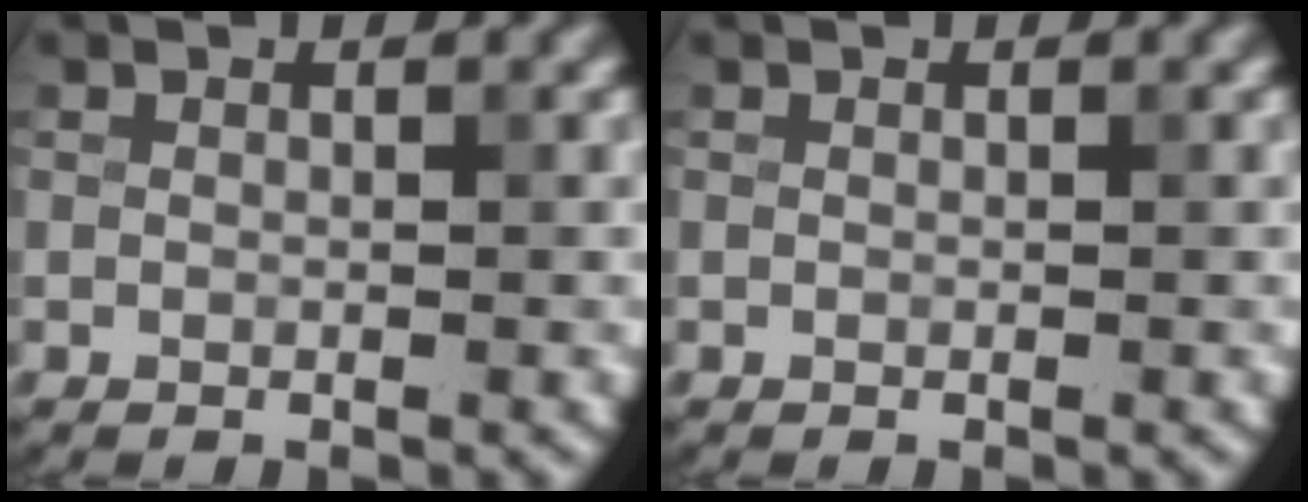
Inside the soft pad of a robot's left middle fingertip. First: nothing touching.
{"total": 0.0}